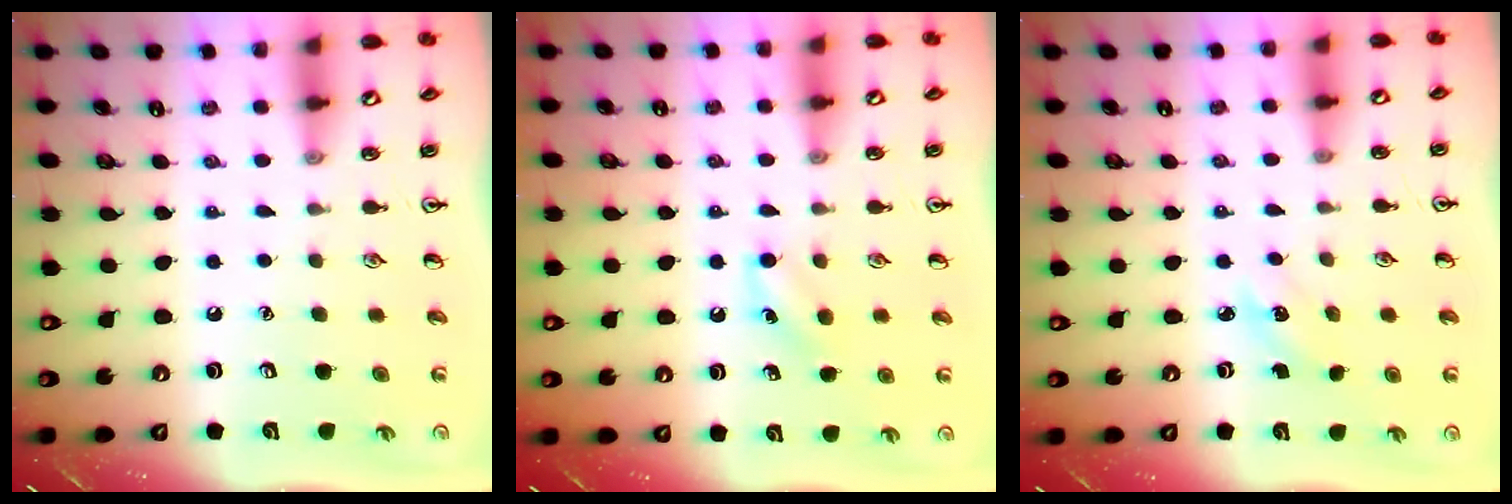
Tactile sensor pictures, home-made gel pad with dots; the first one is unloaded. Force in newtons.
{"total": 5.8, "press": 5.5, "slide": 1.7}
{"total": 2.7, "press": 2.5, "slide": 1.0}